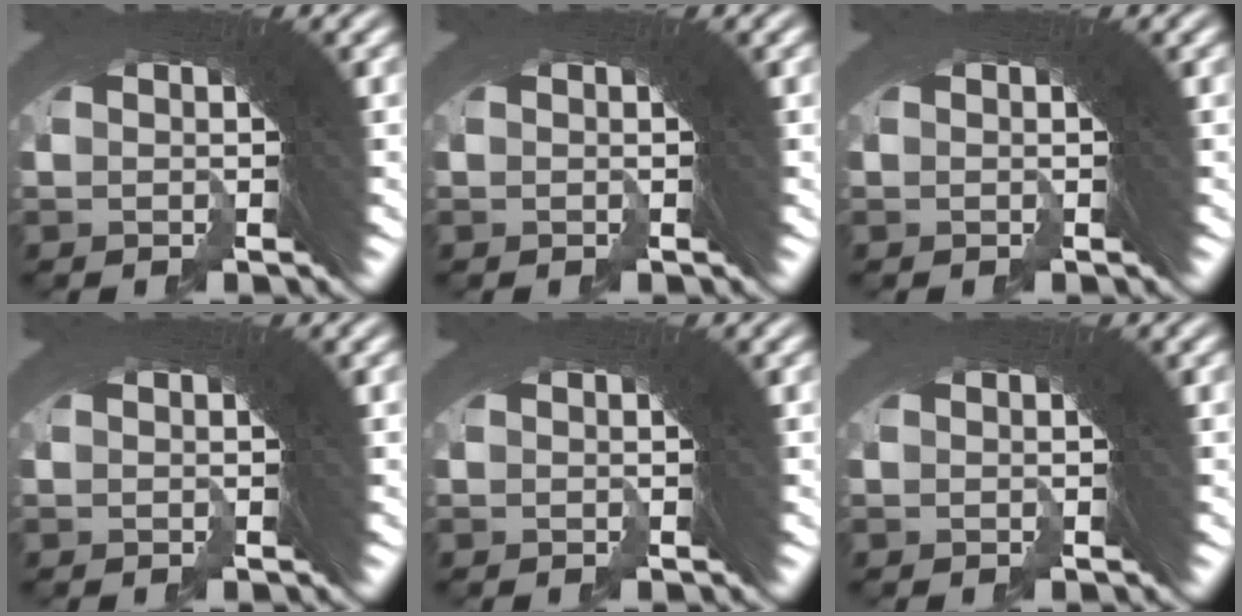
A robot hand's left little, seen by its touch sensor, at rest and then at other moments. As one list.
[{"total": 0.0}, {"total": 0.0}, {"total": 0.0}, {"total": 0.0}, {"total": 0.0}]